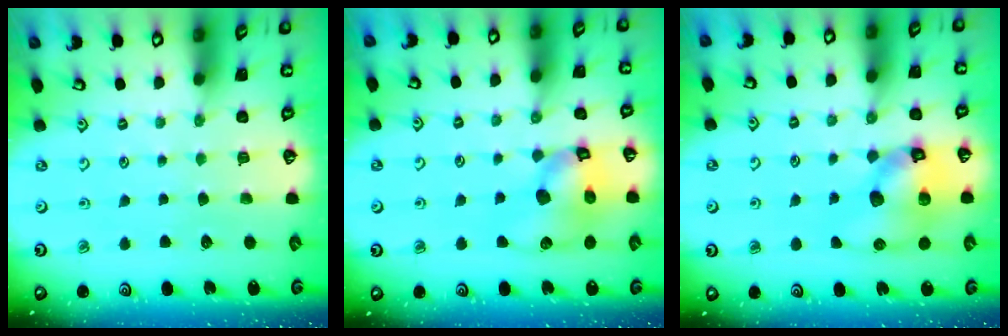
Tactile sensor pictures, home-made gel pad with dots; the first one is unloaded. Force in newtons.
{"total": 13.1, "press": 13.0, "slide": 1.8}
{"total": 12.5, "press": 12.3, "slide": 1.7}